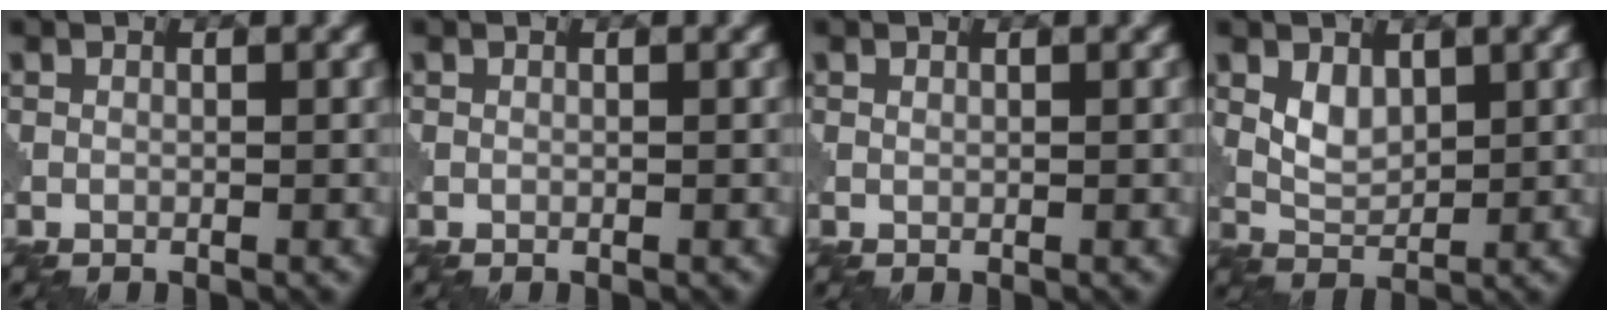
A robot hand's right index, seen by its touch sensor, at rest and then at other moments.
{"total": 0.0}
{"total": 0.0}
{"total": 2.6, "force": [1.0, 1.6, 1.8], "torque": [-0.038, -0.005, 0.024]}